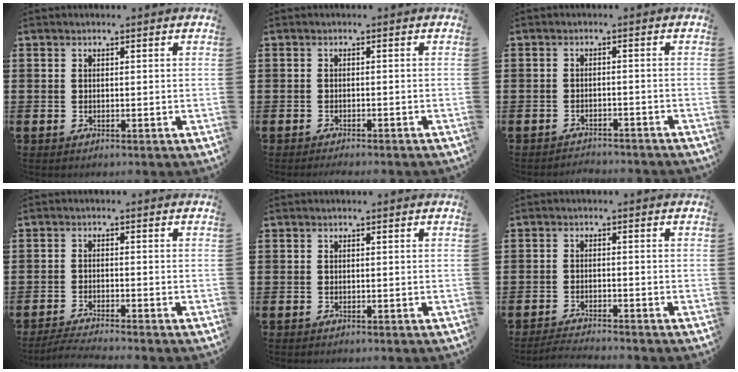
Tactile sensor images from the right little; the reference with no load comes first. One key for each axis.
{"total": 0.8, "fx": -0.8, "fy": -0.1, "fz": 0.1, "tx": -0.003, "ty": -0.002, "tz": -0.015}
{"total": 1.8, "fx": -1.8, "fy": 0.0, "fz": -0.2, "tx": -0.001, "ty": 0.004, "tz": -0.041}
{"total": 2.1, "fx": -1.9, "fy": -0.2, "fz": 0.9, "tx": -0.013, "ty": 0.002, "tz": -0.035}
{"total": 0.0}
{"total": 1.7, "fx": -1.6, "fy": -0.1, "fz": 0.4, "tx": -0.007, "ty": 0.003, "tz": -0.032}